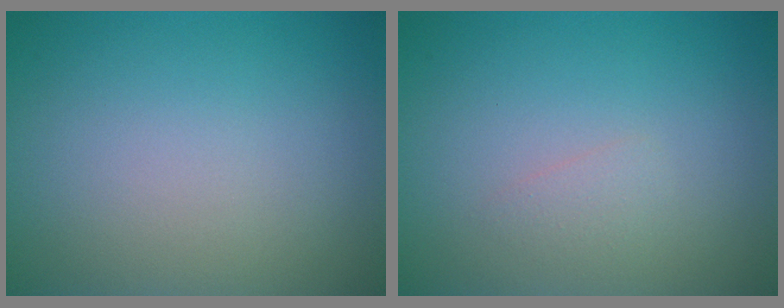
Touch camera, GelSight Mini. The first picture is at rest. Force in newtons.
{"total": 0.9, "press": 0.9, "slide": 0.1}